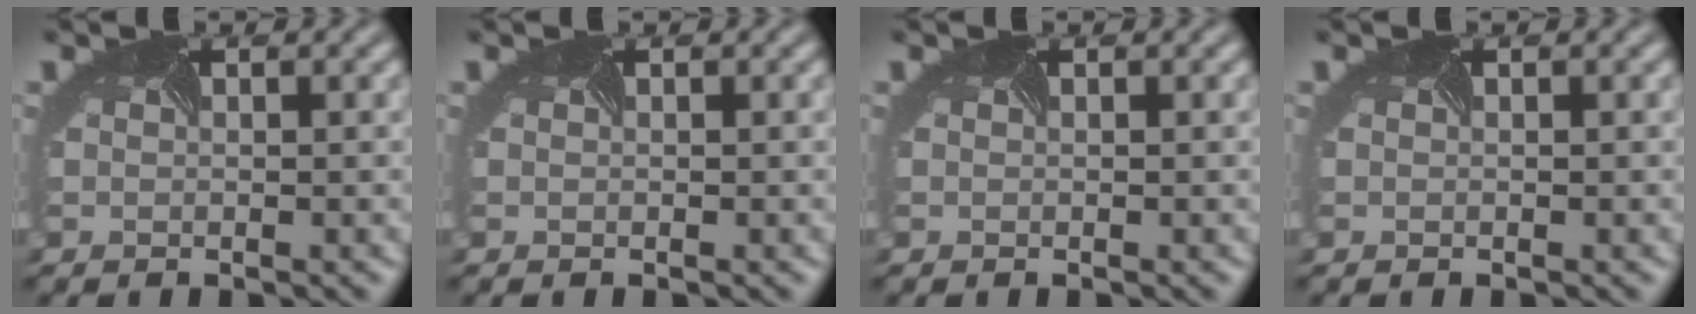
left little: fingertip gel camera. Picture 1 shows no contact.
{"total": 0.0}
{"total": 0.0}
{"total": 0.0}